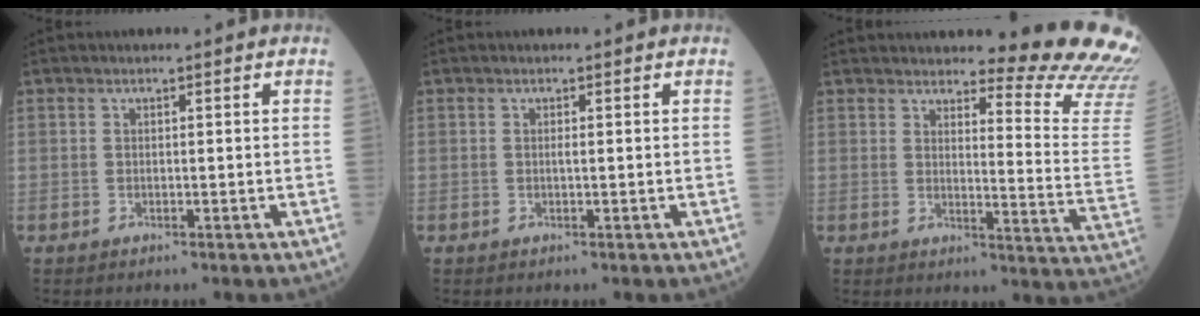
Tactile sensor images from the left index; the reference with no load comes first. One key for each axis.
{"total": 0.5, "fx": 0.2, "fy": 0.0, "fz": 0.5, "tx": -0.011, "ty": 0.001, "tz": 0.003}
{"total": 15.9, "fx": 15.4, "fy": -0.6, "fz": 4.1, "tx": -0.048, "ty": -0.128, "tz": 0.160}